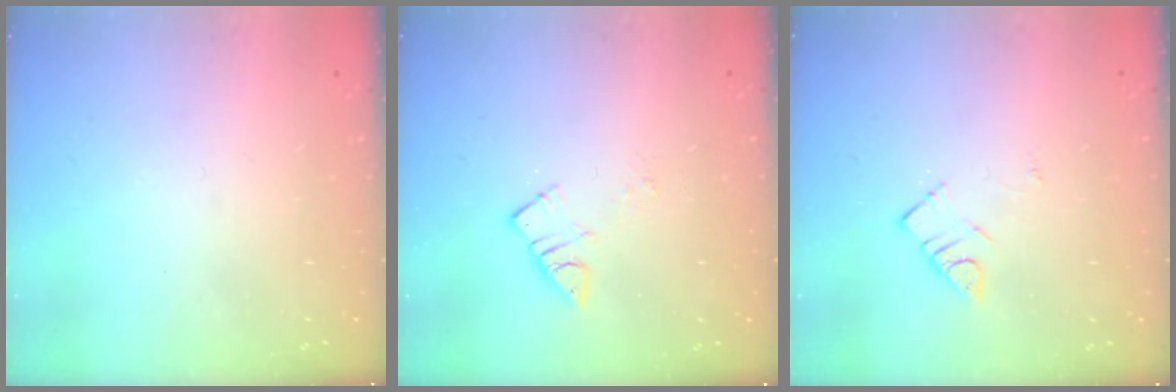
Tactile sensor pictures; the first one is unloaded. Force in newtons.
{"total": 4.1, "press": 4.1, "slide": 0.2}
{"total": 4.3, "press": 4.3, "slide": 0.5}